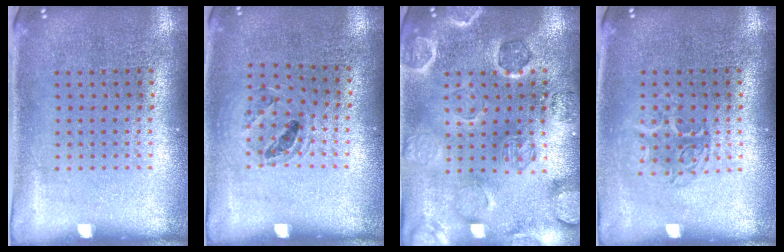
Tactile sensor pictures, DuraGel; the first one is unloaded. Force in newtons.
{"total": 0.9, "press": 0.9, "slide": 0.1}
{"total": 1.6, "press": 1.6, "slide": 0.2}
{"total": 1.4, "press": 1.1, "slide": 0.8}